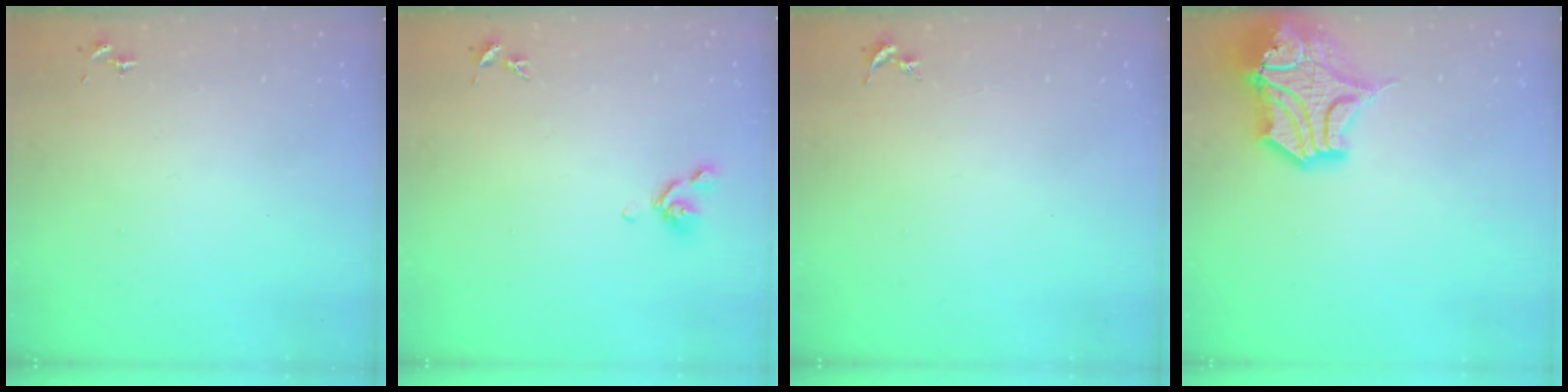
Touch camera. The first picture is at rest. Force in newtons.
{"total": 6.7, "press": 6.6, "slide": 1.5}
{"total": 0.0}
{"total": 16.9, "press": 16.7, "slide": 2.3}